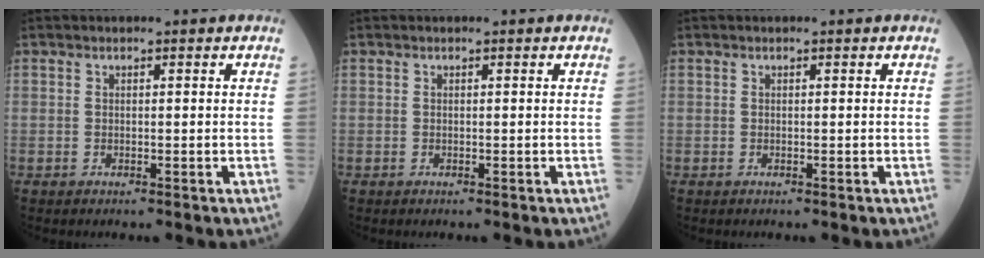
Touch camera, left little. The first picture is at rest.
{"total": 0.0}
{"total": 0.0}